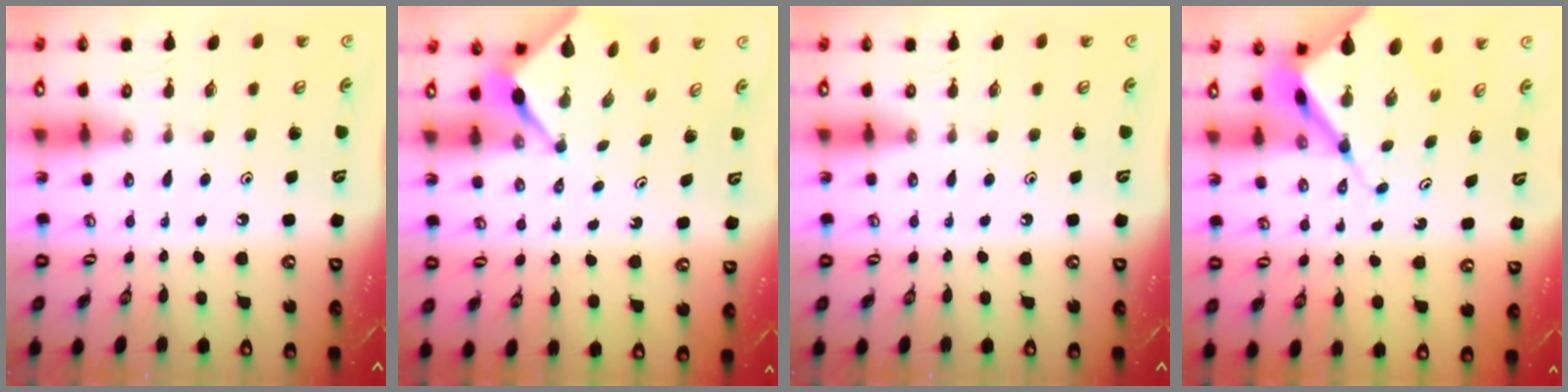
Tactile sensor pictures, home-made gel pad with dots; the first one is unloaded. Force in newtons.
{"total": 3.4, "press": 3.3, "slide": 0.2}
{"total": 0.0}
{"total": 9.8, "press": 9.7, "slide": 1.0}